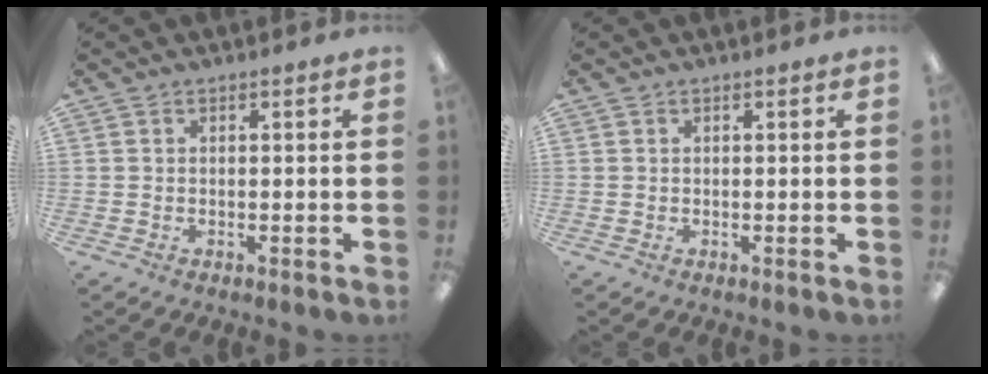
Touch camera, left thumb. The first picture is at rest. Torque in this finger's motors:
{"motor_torque": [-0.16, -0.06, -0.15, 0.10, 0.00]}